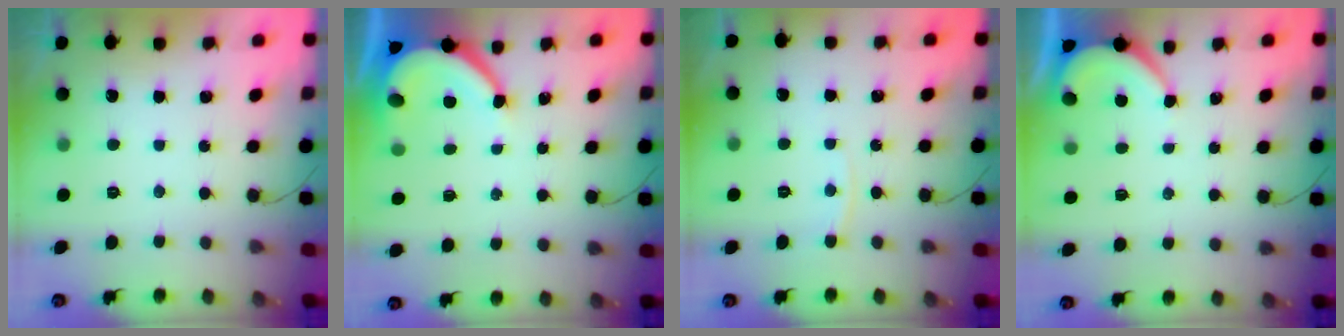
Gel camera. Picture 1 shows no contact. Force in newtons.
{"total": 7.3, "press": 7.2, "slide": 1.3}
{"total": 3.2, "press": 3.1, "slide": 0.4}
{"total": 2.6, "press": 2.6, "slide": 0.3}